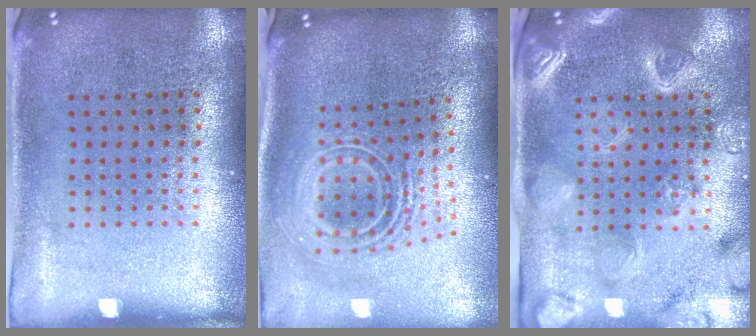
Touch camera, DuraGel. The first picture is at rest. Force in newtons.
{"total": 2.7, "press": 1.8, "slide": 1.9}
{"total": 3.5, "press": 3.2, "slide": 1.3}